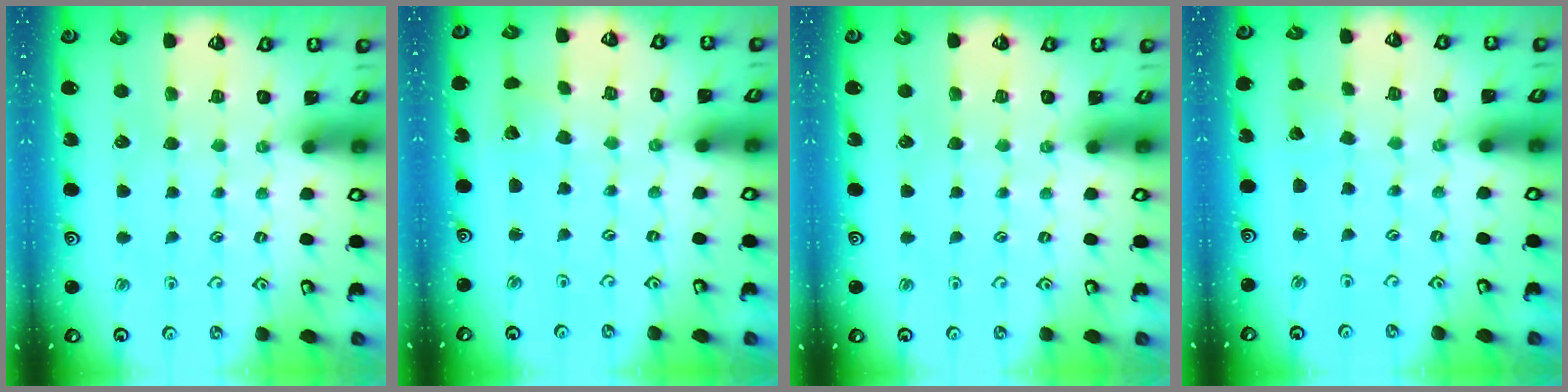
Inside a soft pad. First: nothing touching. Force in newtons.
{"total": 3.0, "press": 3.0, "slide": 0.2}
{"total": 0.0}
{"total": 1.8, "press": 1.8, "slide": 0.2}